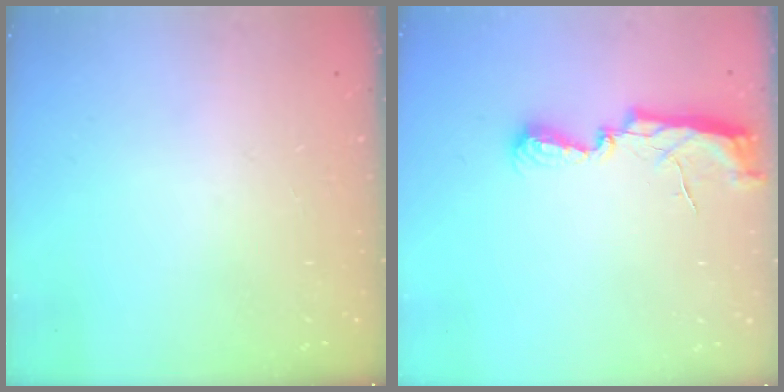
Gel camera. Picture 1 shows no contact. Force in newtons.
{"total": 7.3, "press": 7.3, "slide": 0.5}